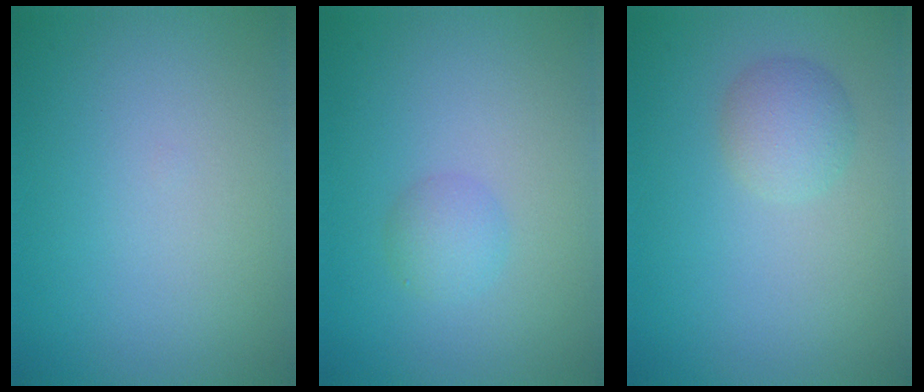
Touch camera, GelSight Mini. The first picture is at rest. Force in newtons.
{"total": 1.7, "press": 1.7, "slide": 0.0}
{"total": 2.3, "press": 2.3, "slide": 0.0}